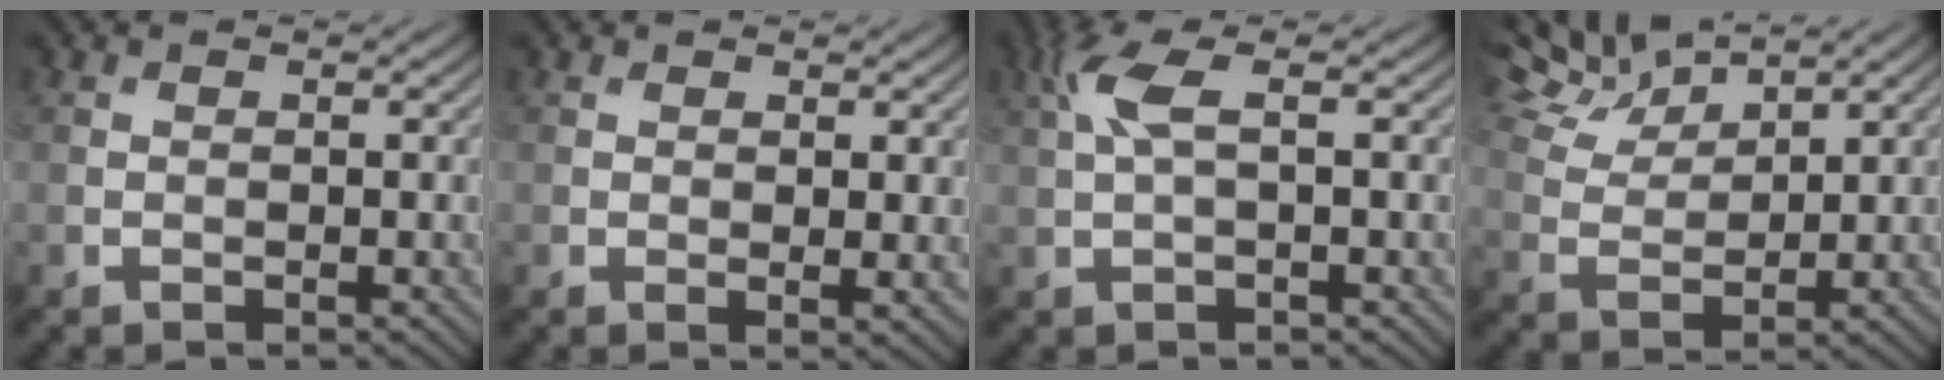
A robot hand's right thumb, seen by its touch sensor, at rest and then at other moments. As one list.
[{"total": 1.7, "force": [0.7, 0.4, 1.6], "torque": [-0.026, -0.009, 0.014]}, {"total": 3.8, "force": [0.9, 0.8, 3.6], "torque": [-0.085, 0.012, 0.017]}, {"total": 6.5, "force": [5.6, 1.4, 3.0], "torque": [-0.072, 0.012, 0.109]}]